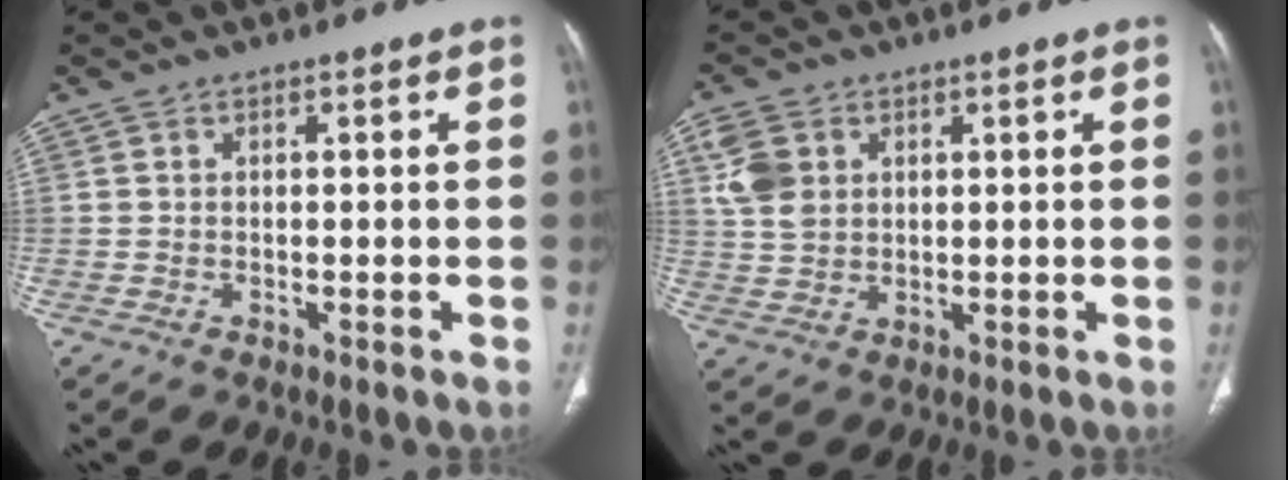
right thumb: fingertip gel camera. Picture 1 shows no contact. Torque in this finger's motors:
{"motor_torque": [1.29, 1.15, 1.01, 0.55, 0.34]}